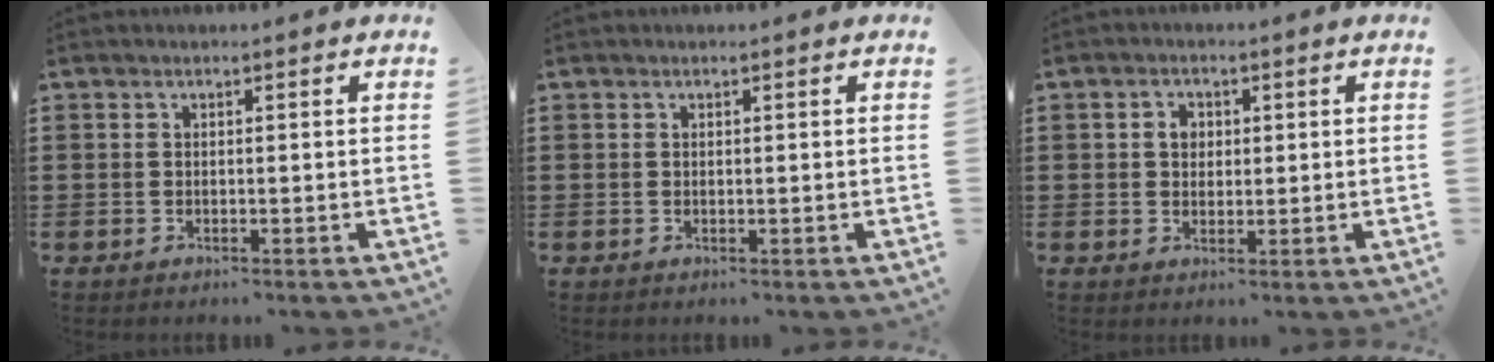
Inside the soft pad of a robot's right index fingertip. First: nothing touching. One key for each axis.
{"total": 0.0}
{"total": 2.5, "fx": 0.3, "fy": 2.0, "fz": 1.5, "tx": -0.035, "ty": 0.010, "tz": 0.004}